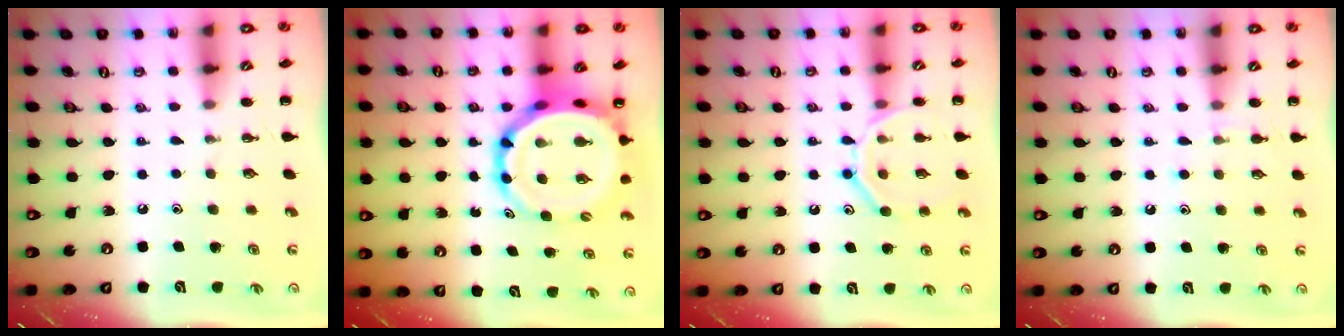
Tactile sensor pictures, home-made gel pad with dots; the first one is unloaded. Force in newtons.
{"total": 11.7, "press": 11.2, "slide": 3.3}
{"total": 12.6, "press": 12.6, "slide": 1.2}
{"total": 4.3, "press": 3.9, "slide": 1.6}